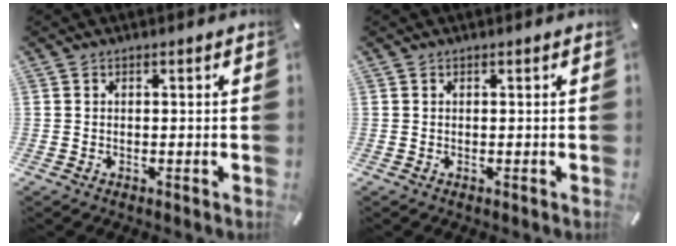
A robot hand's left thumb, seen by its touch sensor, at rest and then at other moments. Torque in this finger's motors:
{"motor_torque": [0.00, 0.00, 0.00, 0.00, 0.00]}